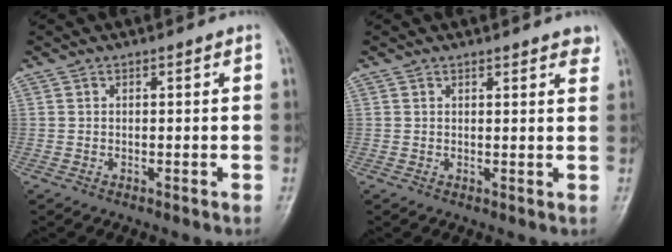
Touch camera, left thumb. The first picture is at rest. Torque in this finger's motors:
{"motor_torque": [0.06, 0.20, -0.22, -0.31, 0.03]}